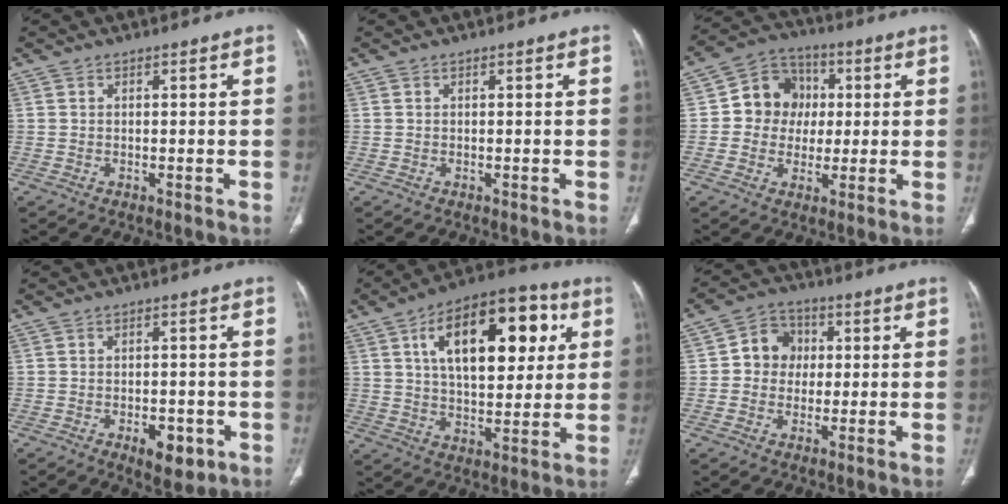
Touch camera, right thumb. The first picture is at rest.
{"total": 0.0}
{"total": 10.6, "force": [0.8, 9.6, 4.3], "torque": [-0.022, 0.015, 0.004]}
{"total": 5.9, "force": [-2.4, 3.1, 4.5], "torque": [-0.050, 0.005, -0.023]}
{"total": 22.0, "force": [7.1, 11.2, 17.6], "torque": [-0.232, -0.001, 0.105]}
{"total": 7.5, "force": [0.6, 6.7, 3.3], "torque": [-0.020, 0.013, -0.001]}